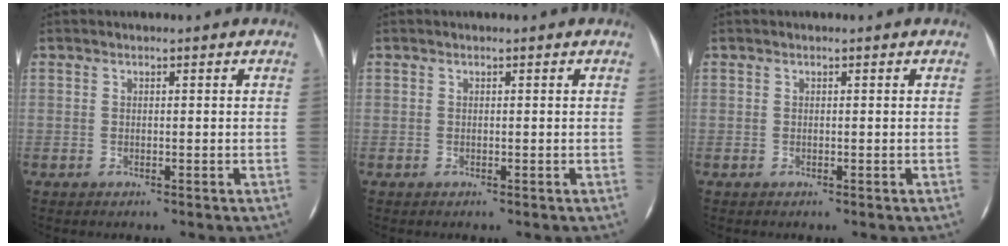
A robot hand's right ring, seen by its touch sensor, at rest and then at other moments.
{"total": 0.0}
{"total": 0.0}